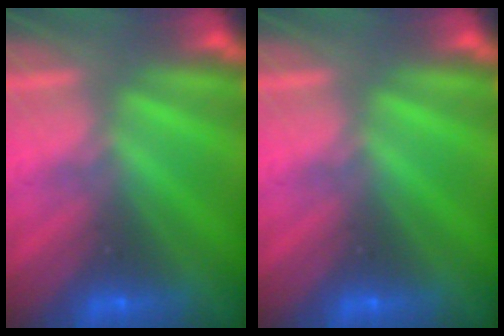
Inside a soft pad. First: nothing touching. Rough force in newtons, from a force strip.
{"total": 0.0}